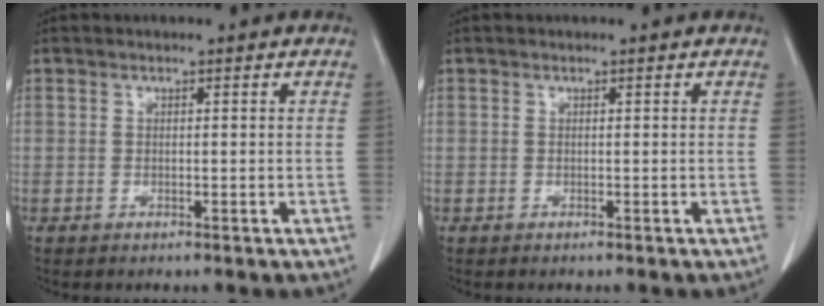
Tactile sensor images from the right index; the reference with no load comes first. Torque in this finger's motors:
{"motor_torque": [-0.18, 0.15, -0.49, -0.14]}